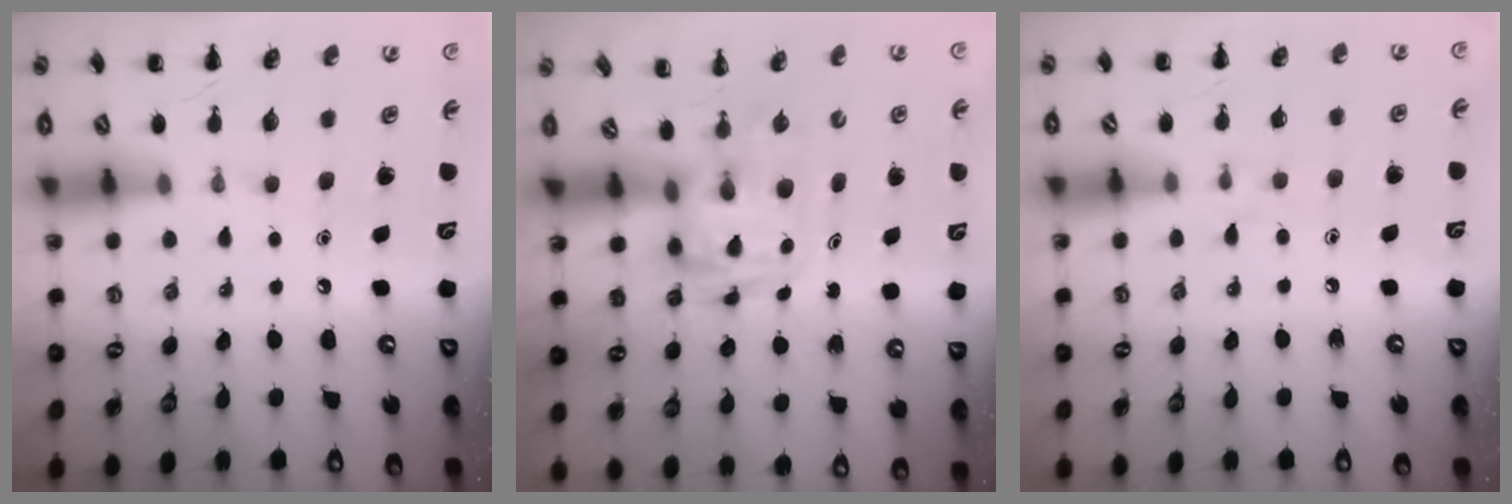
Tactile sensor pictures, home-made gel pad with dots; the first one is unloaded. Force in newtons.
{"total": 3.5, "press": 3.4, "slide": 0.6}
{"total": 3.5, "press": 3.3, "slide": 1.3}